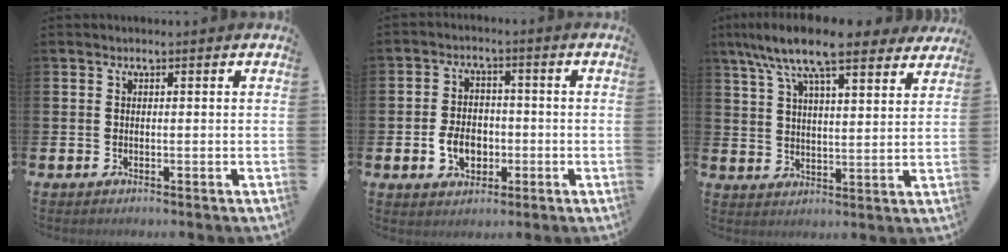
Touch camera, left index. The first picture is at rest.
{"total": 5.2, "force": [-1.4, 3.9, 3.1], "torque": [-0.044, 0.003, -0.030]}
{"total": 11.4, "force": [9.6, 2.6, 5.4], "torque": [-0.115, -0.044, 0.168]}